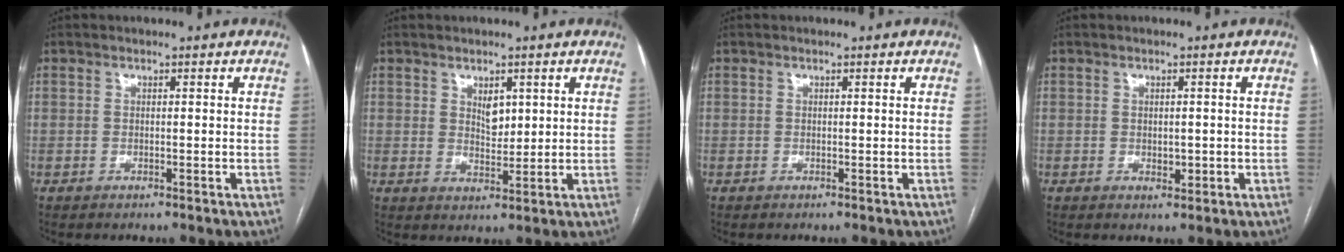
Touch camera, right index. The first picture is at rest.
{"total": 3.3, "force": [1.4, 1.9, 2.3], "torque": [-0.037, -0.002, 0.027]}
{"total": 0.0}
{"total": 1.8, "force": [-0.2, 1.1, 1.4], "torque": [-0.019, -0.001, 0.004]}